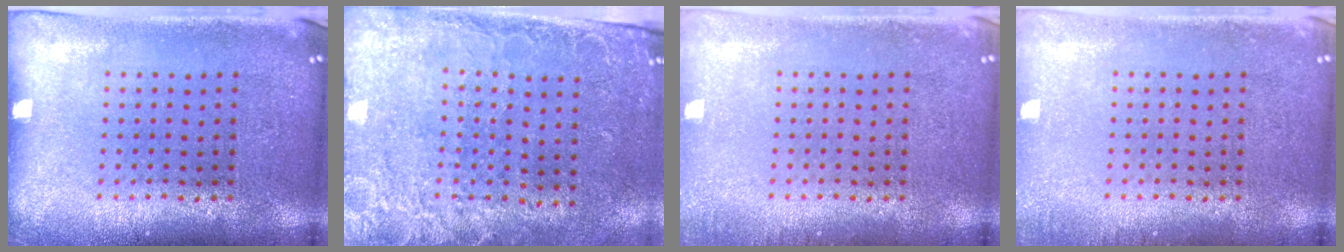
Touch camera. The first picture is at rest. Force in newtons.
{"total": 2.7, "press": 2.2, "slide": 1.5}
{"total": 0.8, "press": 0.8, "slide": 0.0}
{"total": 0.8, "press": 0.8, "slide": 0.0}